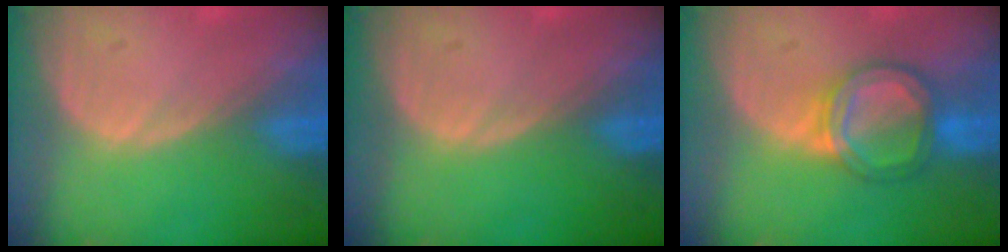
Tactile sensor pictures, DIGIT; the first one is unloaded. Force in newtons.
{"total": 0.0}
{"total": 6.1, "press": 5.5, "slide": 2.7}